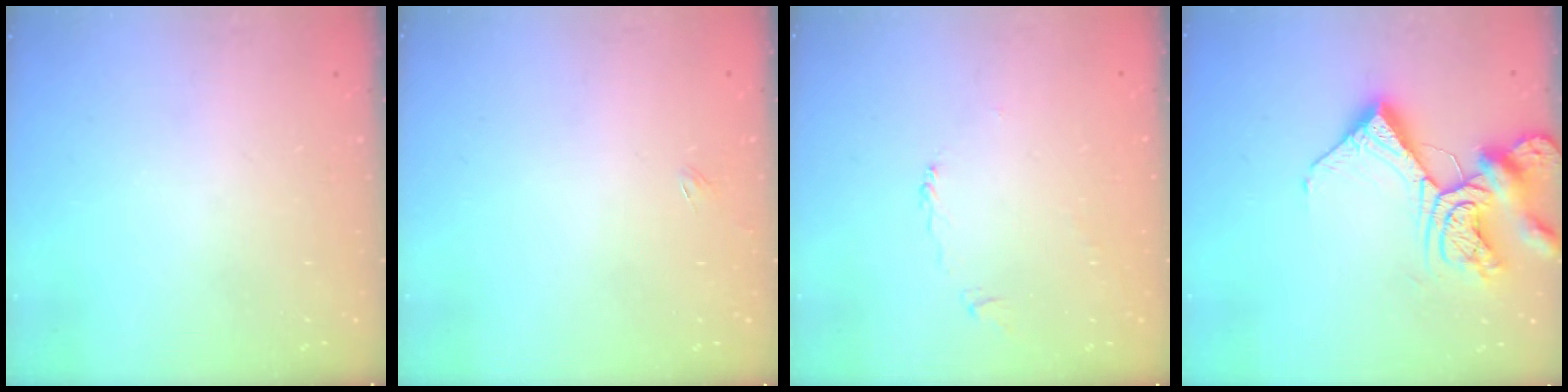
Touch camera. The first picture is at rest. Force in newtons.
{"total": 1.8, "press": 1.7, "slide": 0.3}
{"total": 2.3, "press": 2.3, "slide": 0.3}
{"total": 14.0, "press": 13.9, "slide": 1.6}